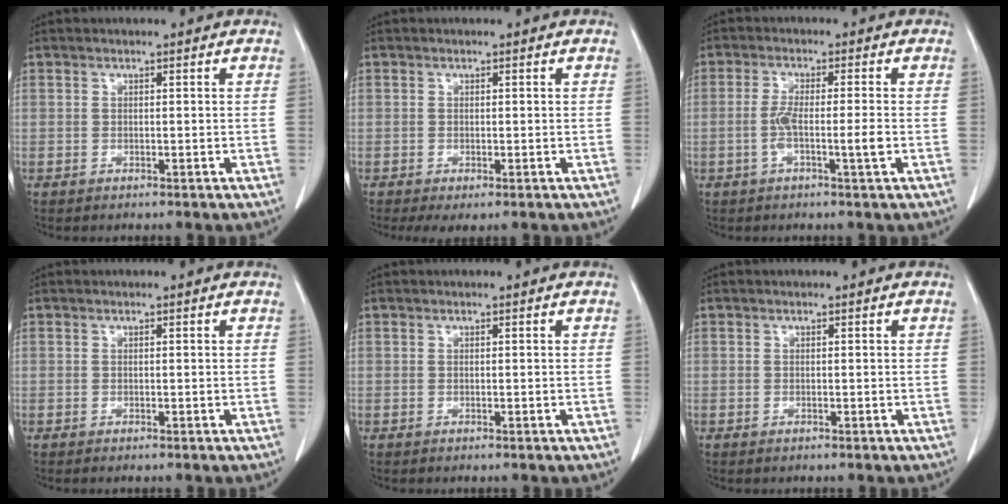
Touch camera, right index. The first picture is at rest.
{"total": 1.5, "force": [-0.6, 0.8, 1.2], "torque": [-0.020, -0.003, -0.005]}
{"total": 4.4, "force": [-1.2, -0.2, 4.2], "torque": [-0.086, -0.001, -0.022]}
{"total": 0.0}
{"total": 0.0}
{"total": 0.0}